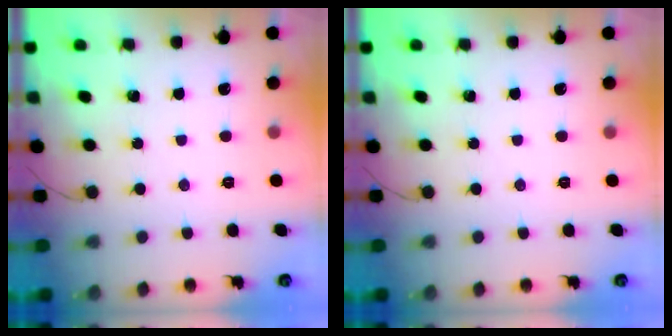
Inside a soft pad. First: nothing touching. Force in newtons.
{"total": 0.0}